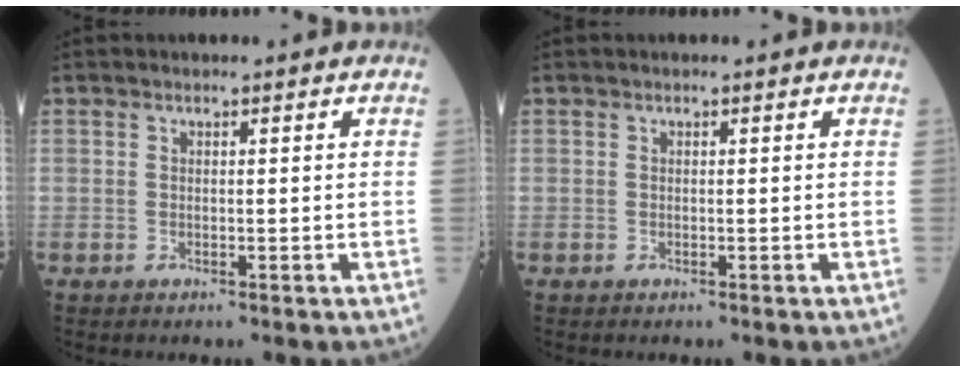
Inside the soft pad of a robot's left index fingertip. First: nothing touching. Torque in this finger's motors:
{"motor_torque": [0.00, 0.00, 0.00, 0.00]}